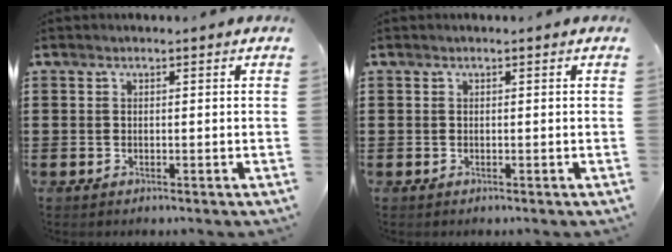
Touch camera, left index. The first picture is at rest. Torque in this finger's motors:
{"motor_torque": [0.00, 0.00, 0.00, 0.00]}